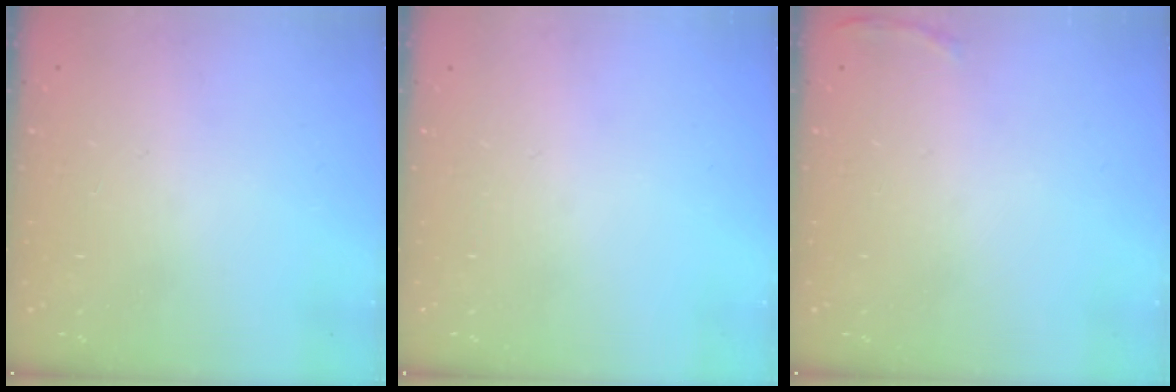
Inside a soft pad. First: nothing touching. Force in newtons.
{"total": 0.0}
{"total": 5.2, "press": 5.1, "slide": 1.2}